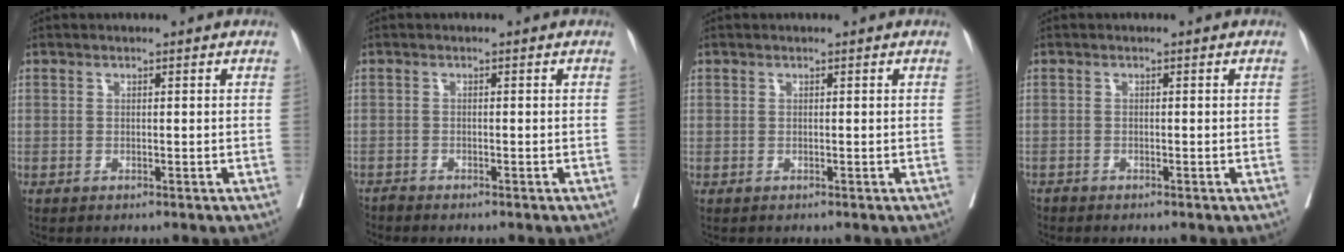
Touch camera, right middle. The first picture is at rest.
{"total": 0.9, "force": [-0.9, -0.1, -0.2], "torque": [0.000, -0.005, -0.020]}
{"total": 0.0}
{"total": 0.7, "force": [-0.7, 0.2, 0.0], "torque": [-0.007, -0.002, -0.017]}